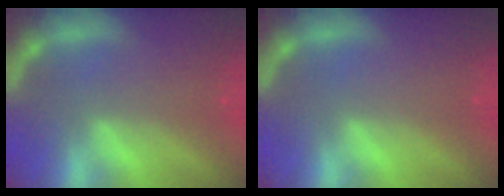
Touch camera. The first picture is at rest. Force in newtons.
{"total": 0.0}